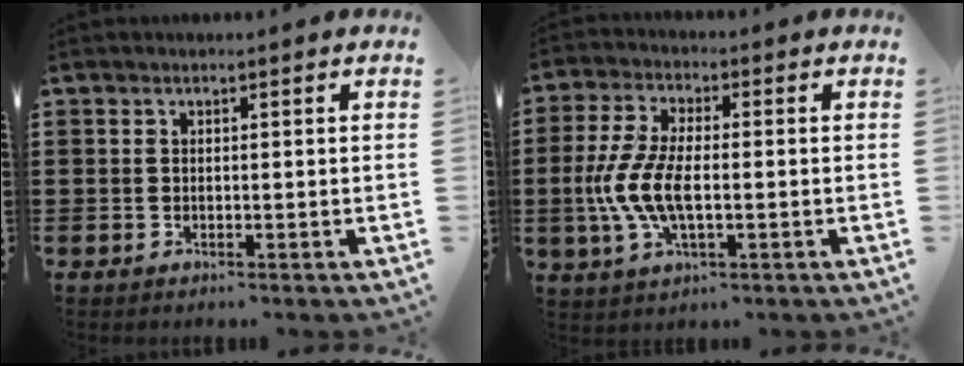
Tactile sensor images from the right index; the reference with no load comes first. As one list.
[{"total": 8.1, "force": [-1.3, 3.5, 7.2], "torque": [-0.174, -0.009, -0.033]}]